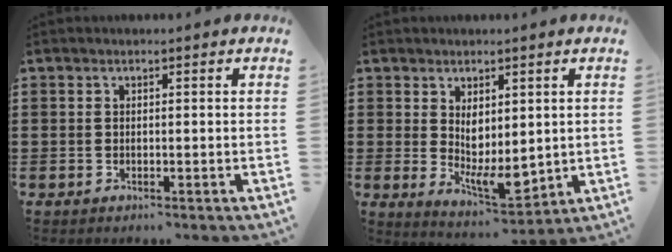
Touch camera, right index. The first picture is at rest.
{"total": 4.4, "force": [1.1, 2.4, 3.5], "torque": [-0.071, -0.015, 0.017]}